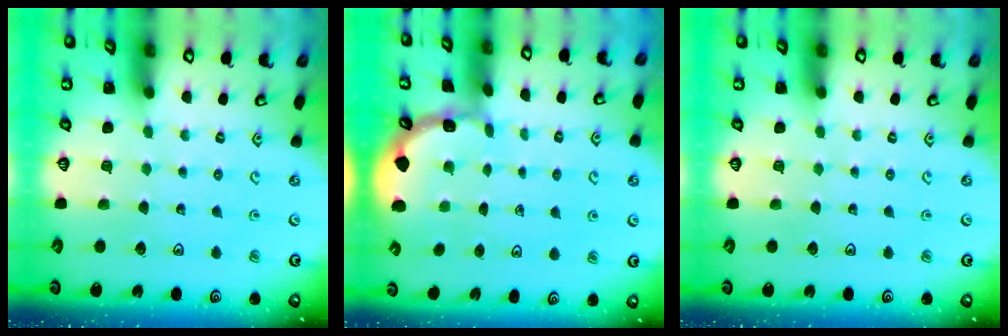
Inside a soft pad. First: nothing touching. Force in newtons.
{"total": 1.5, "press": 1.5, "slide": 0.1}
{"total": 0.0}